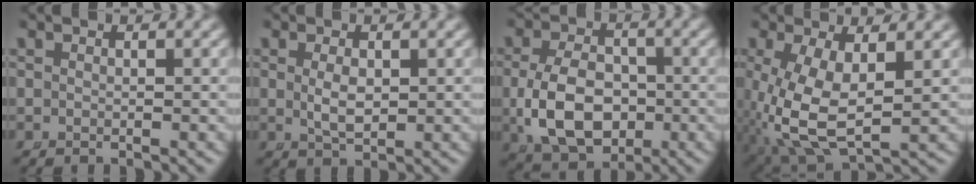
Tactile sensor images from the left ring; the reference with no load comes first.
{"total": 2.4, "force": [0.1, 1.2, 2.1], "torque": [-0.043, -0.014, 0.015]}
{"total": 8.0, "force": [-1.5, 5.8, 5.4], "torque": [-0.106, -0.026, -0.013]}
{"total": 8.6, "force": [-1.2, 5.2, 6.8], "torque": [-0.169, -0.055, 0.015]}